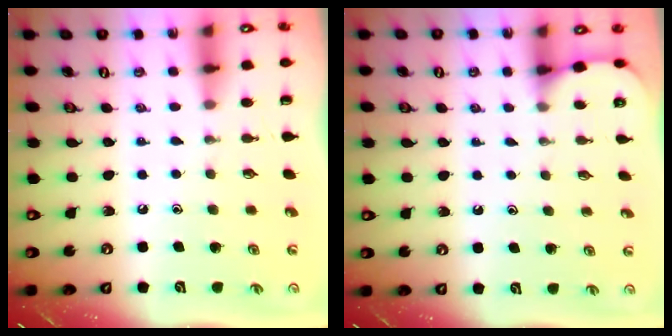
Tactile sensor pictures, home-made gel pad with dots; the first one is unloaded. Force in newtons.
{"total": 2.5, "press": 2.5, "slide": 0.2}